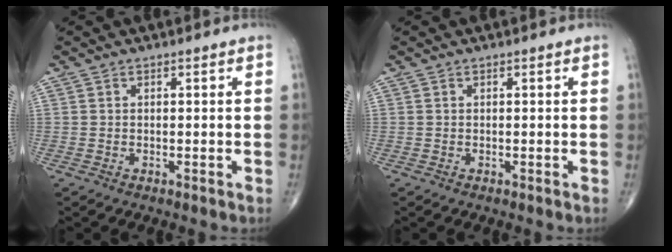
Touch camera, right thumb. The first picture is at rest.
{"total": 0.0}